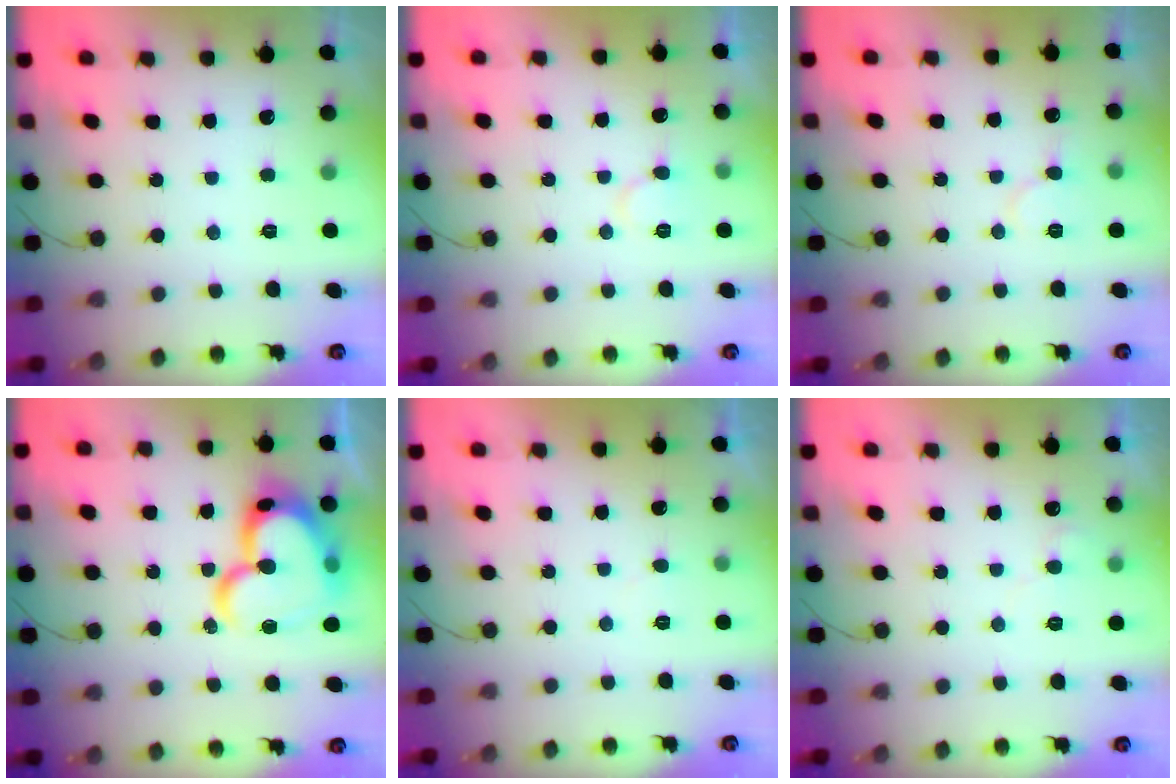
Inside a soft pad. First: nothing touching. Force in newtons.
{"total": 7.1, "press": 7.1, "slide": 0.6}
{"total": 6.8, "press": 6.8, "slide": 0.7}
{"total": 24.5, "press": 24.4, "slide": 2.8}
{"total": 2.4, "press": 2.4, "slide": 0.2}
{"total": 4.4, "press": 4.4, "slide": 0.4}